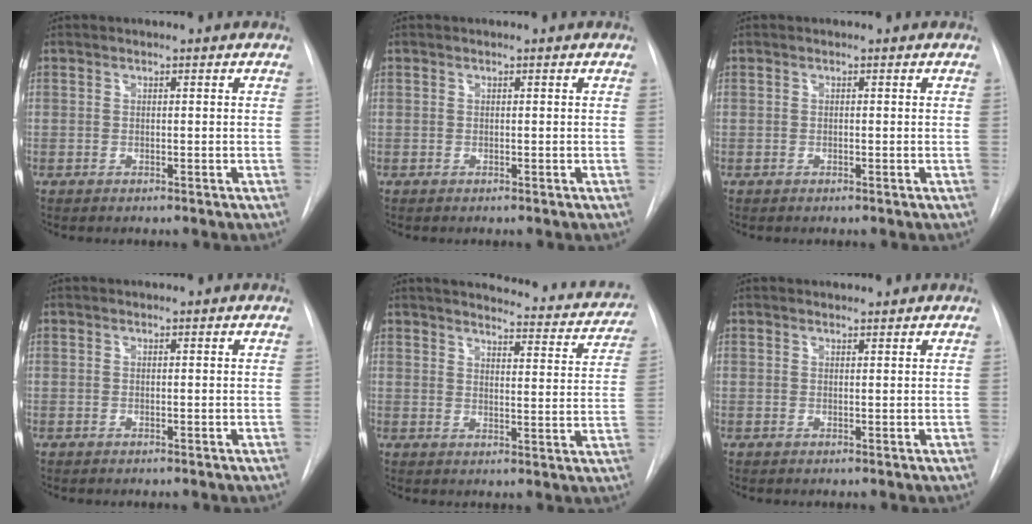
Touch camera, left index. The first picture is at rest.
{"total": 0.0}
{"total": 0.0}
{"total": 0.0}
{"total": 18.3, "force": [17.1, 3.5, 5.5], "torque": [-0.050, -0.051, 0.186]}
{"total": 1.9, "force": [1.9, 0.3, 0.2], "torque": [-0.009, 0.010, 0.027]}